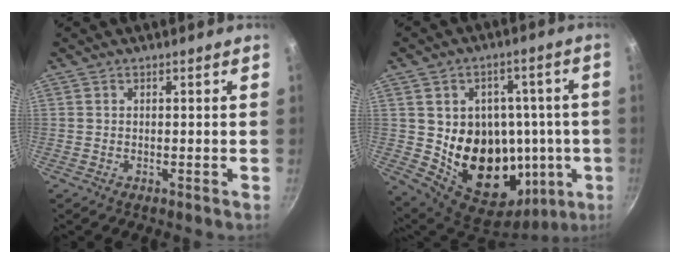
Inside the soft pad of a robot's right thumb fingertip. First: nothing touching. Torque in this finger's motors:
{"motor_torque": [-0.36, 1.85, 0.25, 0.05, 0.17]}